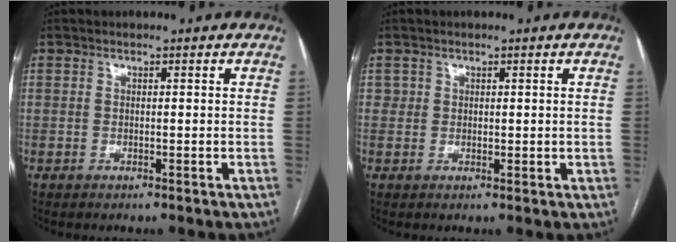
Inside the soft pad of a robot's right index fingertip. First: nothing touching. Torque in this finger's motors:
{"motor_torque": [-0.01, 0.28, -0.02, 0.00]}